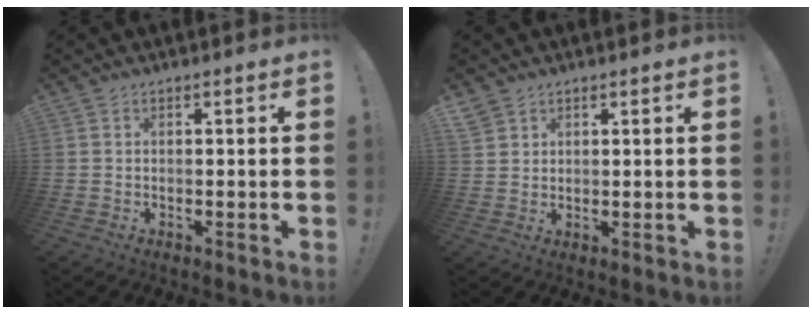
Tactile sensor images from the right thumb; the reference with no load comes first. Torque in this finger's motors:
{"motor_torque": [-0.43, 0.76, -0.10, 0.20, 0.03]}